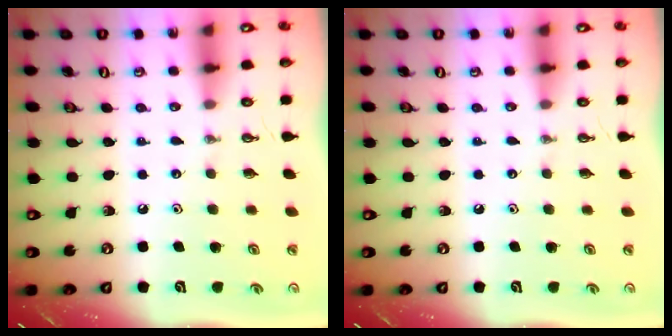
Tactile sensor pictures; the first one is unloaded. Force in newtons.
{"total": 0.0}